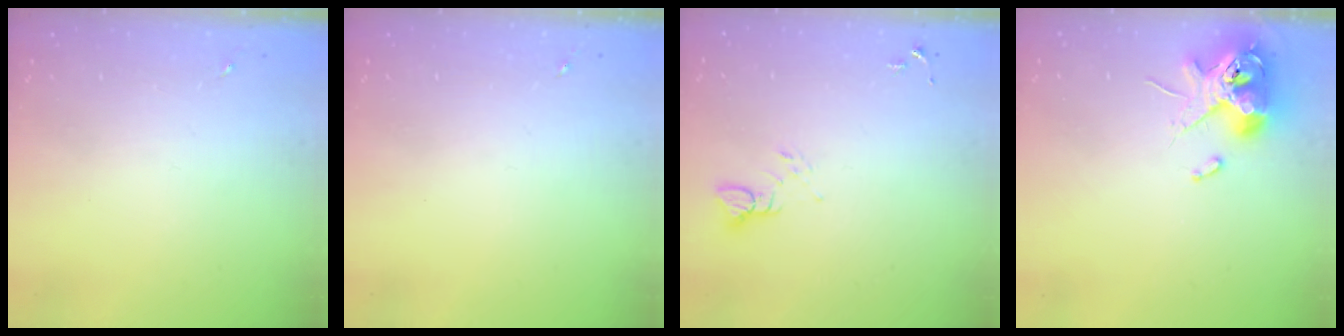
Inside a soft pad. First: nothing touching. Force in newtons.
{"total": 0.0}
{"total": 3.9, "press": 3.9, "slide": 0.4}
{"total": 12.6, "press": 12.5, "slide": 2.0}